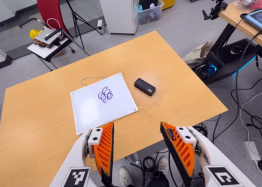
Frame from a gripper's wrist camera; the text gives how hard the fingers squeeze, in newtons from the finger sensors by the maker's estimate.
{"total": 0.0}